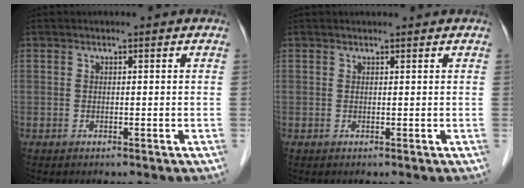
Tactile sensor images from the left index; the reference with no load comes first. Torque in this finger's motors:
{"motor_torque": [0.12, -0.07, -0.03, 0.01]}